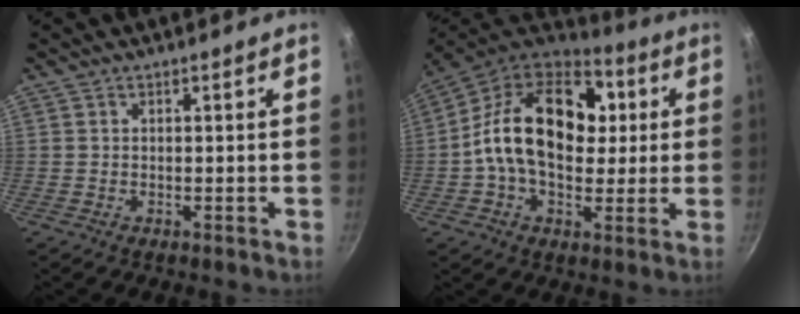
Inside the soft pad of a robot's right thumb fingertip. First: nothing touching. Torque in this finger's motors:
{"motor_torque": [-0.97, 2.21, 1.35, -0.81, 0.53]}